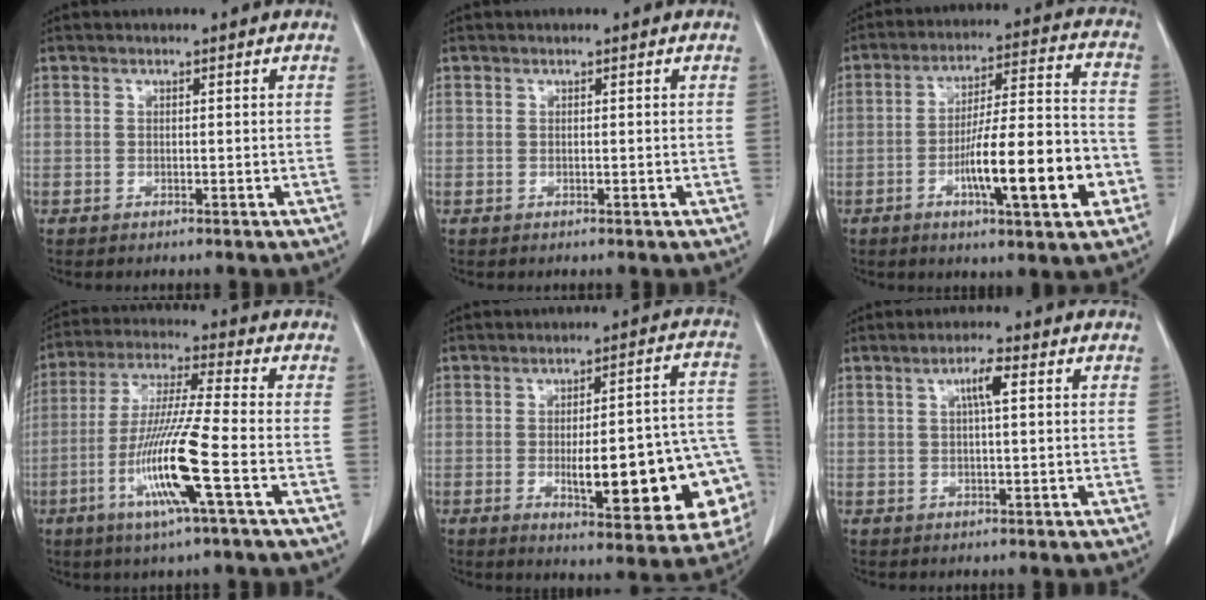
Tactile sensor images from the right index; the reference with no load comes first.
{"total": 0.0}
{"total": 17.0, "force": [-5.6, 2.9, 15.8], "torque": [-0.252, 0.012, -0.082]}
{"total": 14.0, "force": [-4.9, -0.3, 13.1], "torque": [-0.268, -0.019, -0.098]}
{"total": 22.0, "force": [-5.1, 5.2, 20.8], "torque": [-0.200, 0.025, -0.048]}
{"total": 6.3, "force": [1.7, 1.3, 5.9], "torque": [-0.112, 0.017, 0.031]}